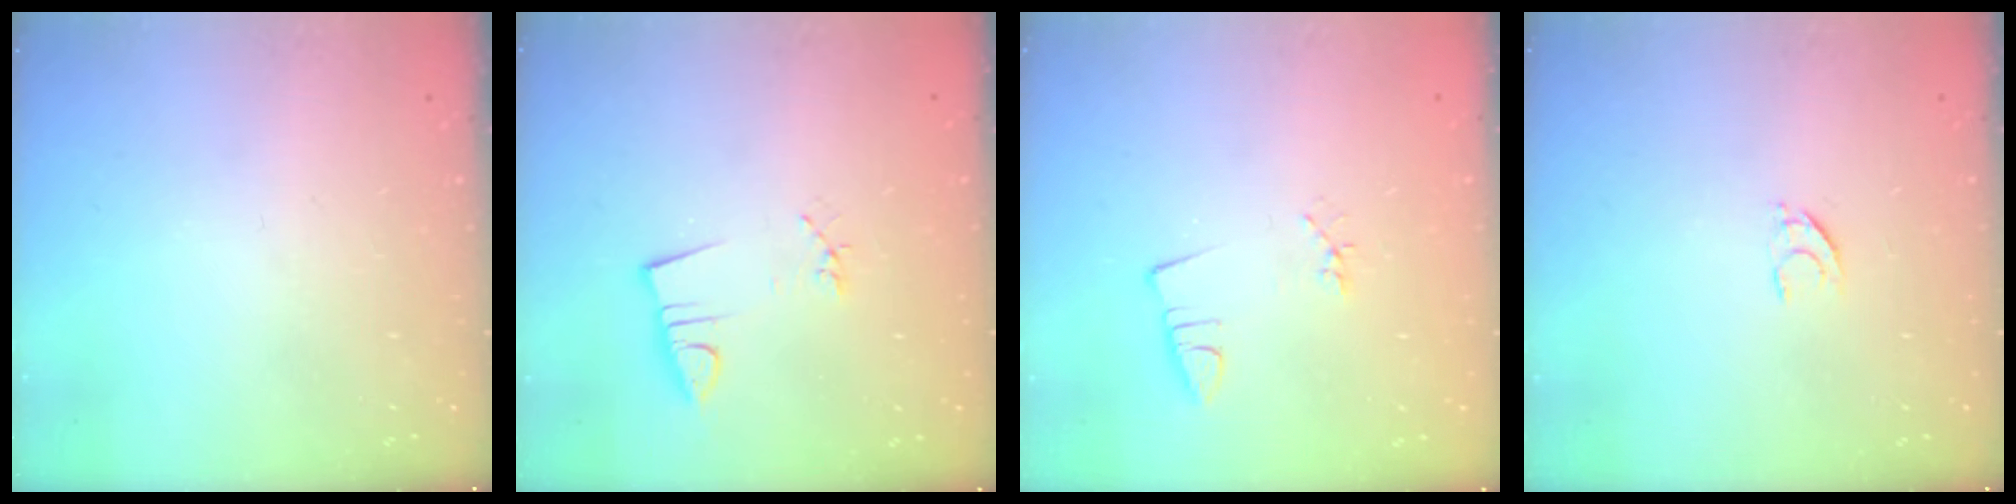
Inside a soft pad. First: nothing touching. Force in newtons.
{"total": 3.1, "press": 1.8, "slide": 2.6}
{"total": 2.0, "press": 1.4, "slide": 1.4}
{"total": 4.9, "press": 4.8, "slide": 0.4}